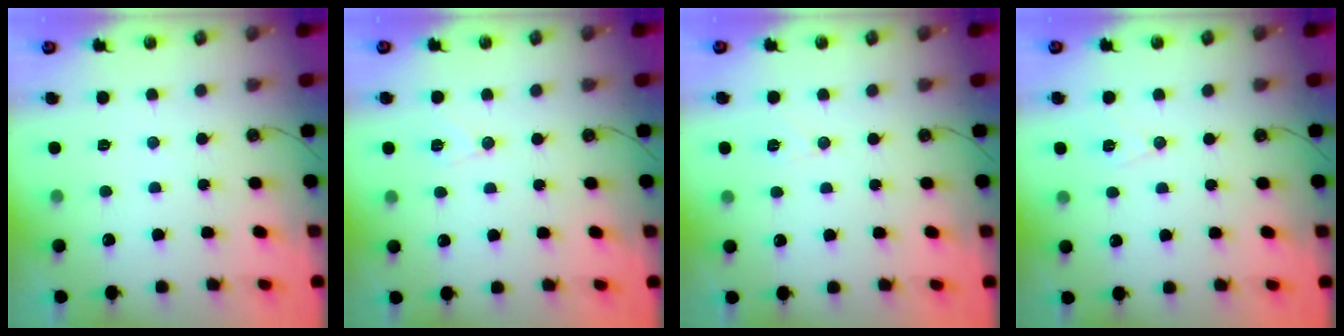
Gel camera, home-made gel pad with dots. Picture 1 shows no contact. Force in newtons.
{"total": 6.6, "press": 6.2, "slide": 2.4}
{"total": 6.1, "press": 5.6, "slide": 2.4}
{"total": 7.1, "press": 5.5, "slide": 4.5}